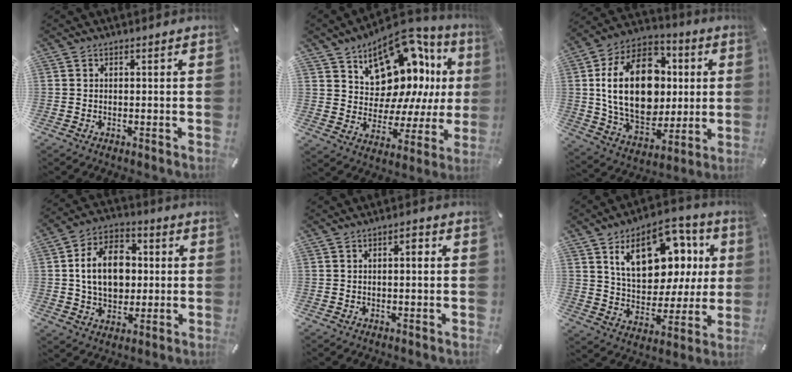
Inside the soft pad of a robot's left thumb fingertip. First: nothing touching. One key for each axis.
{"total": 18.4, "fx": 10.4, "fy": 11.5, "fz": 9.9, "tx": -0.123, "ty": -0.096, "tz": 0.184}
{"total": 25.0, "fx": 2.6, "fy": 17.6, "fz": 17.6, "tx": -0.336, "ty": 0.002, "tz": 0.049}
{"total": 13.9, "fx": 0.7, "fy": 10.5, "fz": 9.1, "tx": -0.172, "ty": 0.014, "tz": 0.012}
{"total": 2.7, "fx": 0.4, "fy": 1.3, "fz": 2.3, "tx": -0.031, "ty": 0.003, "tz": 0.001}
{"total": 19.1, "fx": 8.9, "fy": 11.8, "fz": 12.1, "tx": -0.190, "ty": -0.037, "tz": 0.158}